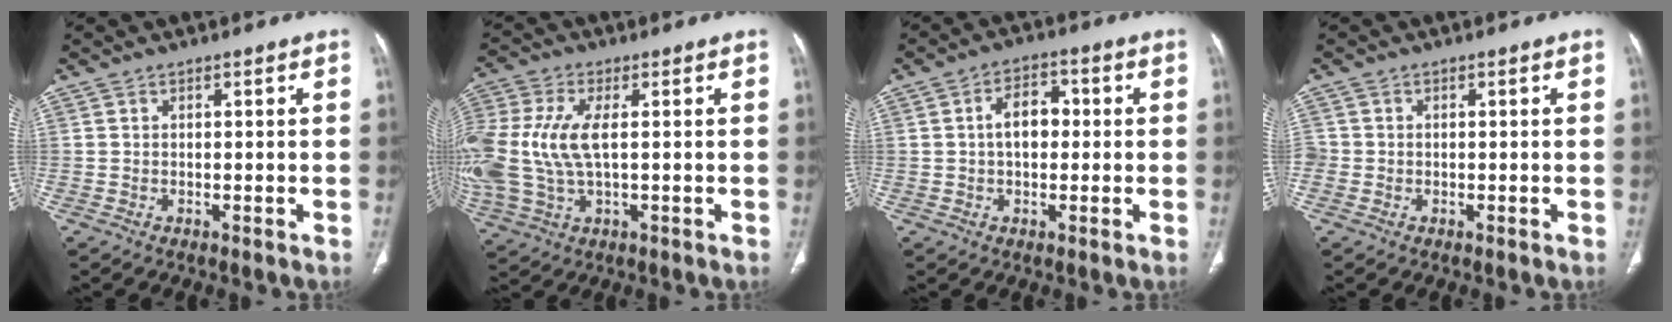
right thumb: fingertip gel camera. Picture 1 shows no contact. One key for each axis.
{"total": 17.3, "fx": 0.9, "fy": 9.2, "fz": 14.6, "tx": -0.375, "ty": 0.002, "tz": 0.023}
{"total": 6.2, "fx": 0.3, "fy": 4.0, "fz": 4.8, "tx": -0.068, "ty": 0.020, "tz": -0.002}
{"total": 2.2, "fx": -0.3, "fy": 2.1, "fz": 0.7, "tx": -0.006, "ty": 0.006, "tz": -0.005}